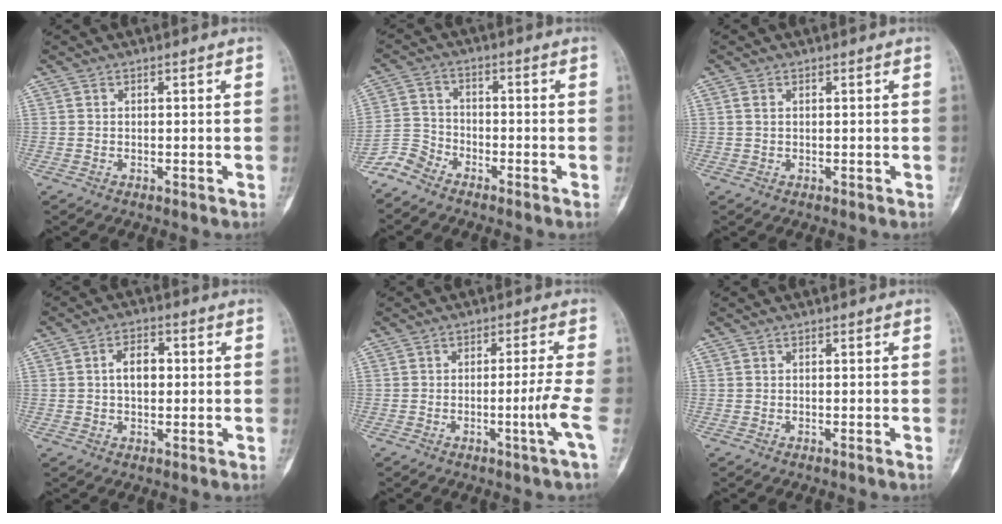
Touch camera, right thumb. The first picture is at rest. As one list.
[{"total": 4.5, "force": [-4.1, 1.9, 0.6], "torque": [-0.009, 0.015, -0.097]}, {"total": 1.0, "force": [0.3, 0.6, 0.7], "torque": [-0.017, 0.004, 0.009]}, {"total": 5.1, "force": [0.4, 3.2, 3.9], "torque": [-0.056, 0.012, 0.001]}, {"total": 4.8, "force": [-1.5, -1.2, 4.4], "torque": [-0.088, 0.002, -0.028]}, {"total": 0.0}]